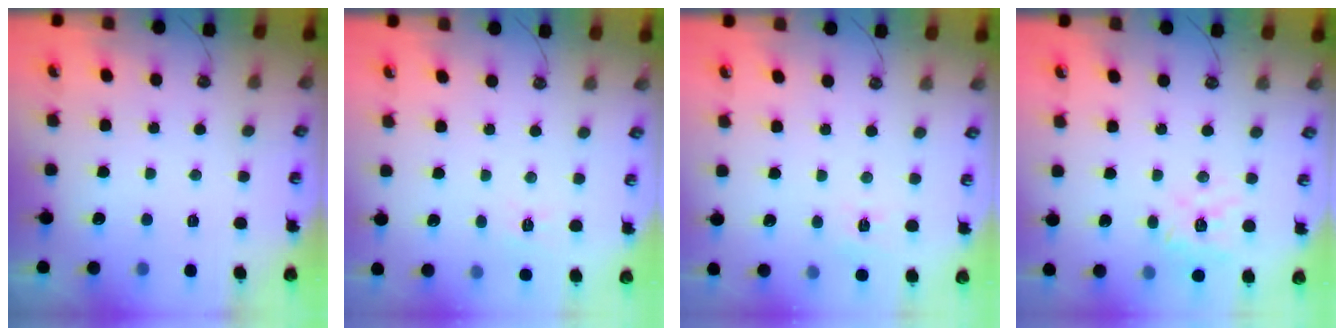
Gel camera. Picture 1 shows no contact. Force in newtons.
{"total": 3.5, "press": 3.4, "slide": 0.6}
{"total": 5.6, "press": 5.6, "slide": 0.3}
{"total": 13.7, "press": 13.6, "slide": 1.8}